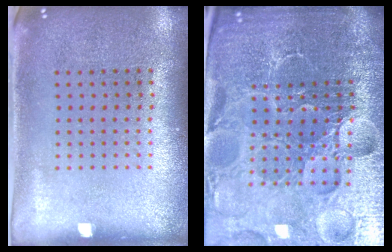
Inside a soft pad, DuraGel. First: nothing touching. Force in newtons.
{"total": 6.2, "press": 5.5, "slide": 2.7}